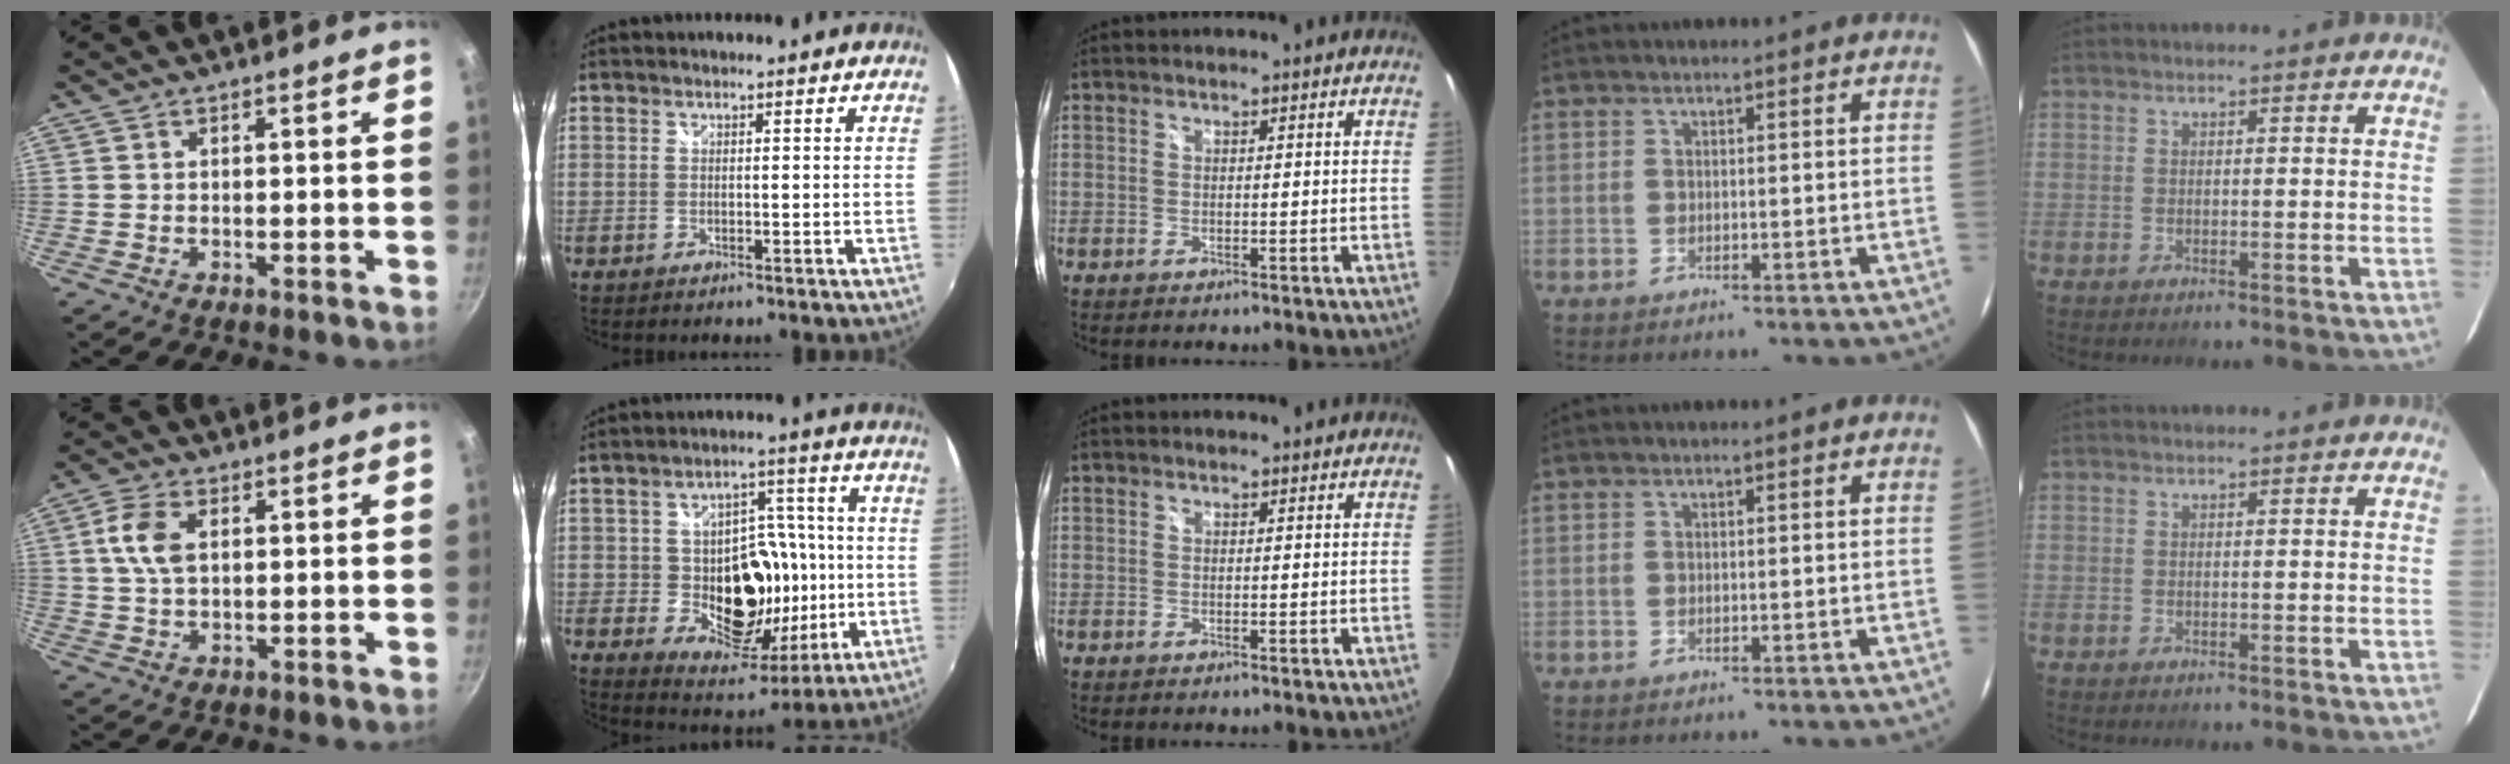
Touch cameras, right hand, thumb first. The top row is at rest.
{"thumb": {"total": 6.7, "force": [1.5, 4.0, 5.1], "torque": [-0.097, 0.005, 0.027]}, "index": {"total": 17.1, "force": [-1.6, 12.7, 11.3], "torque": [-0.204, 0.013, -0.005]}, "middle": {"total": 0.8, "force": [0.8, 0.0, 0.0], "torque": [-0.006, 0.000, 0.007]}}